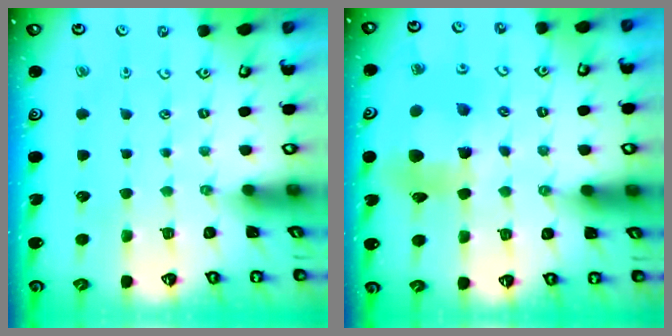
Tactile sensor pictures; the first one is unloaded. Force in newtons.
{"total": 10.5, "press": 10.5, "slide": 0.9}